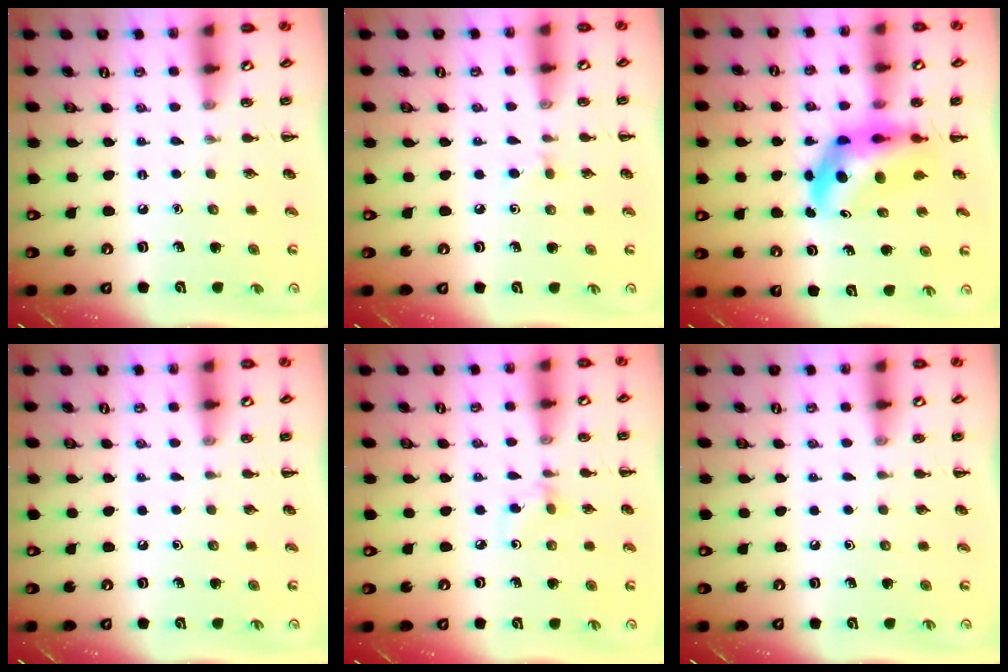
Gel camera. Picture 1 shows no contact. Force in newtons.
{"total": 3.7, "press": 3.4, "slide": 1.6}
{"total": 6.3, "press": 6.0, "slide": 2.0}
{"total": 0.0}
{"total": 2.6, "press": 2.4, "slide": 1.1}
{"total": 0.0}